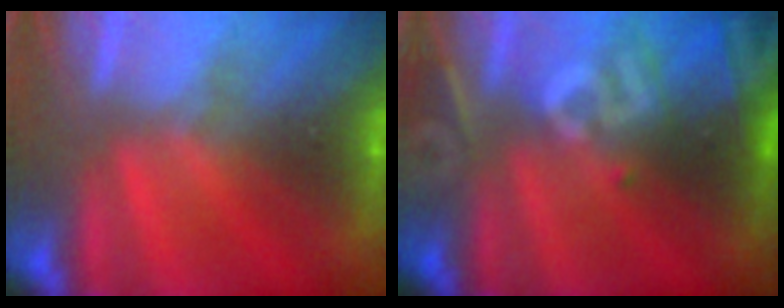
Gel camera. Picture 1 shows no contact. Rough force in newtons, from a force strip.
{"total": 2.9}